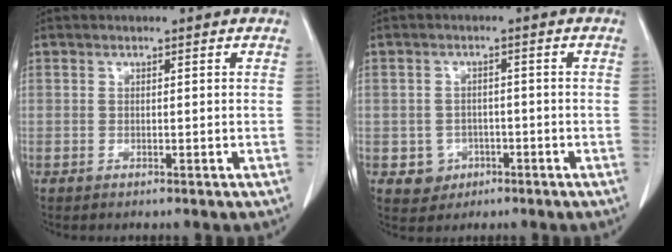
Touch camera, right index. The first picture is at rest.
{"total": 3.8, "force": [-1.3, 3.5, 0.4], "torque": [0.003, 0.013, -0.010]}